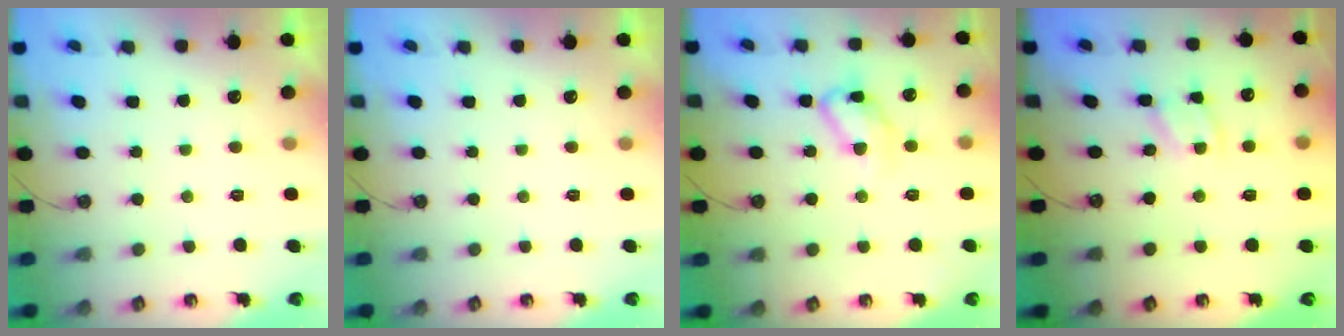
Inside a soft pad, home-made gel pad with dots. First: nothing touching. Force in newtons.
{"total": 0.0}
{"total": 10.7, "press": 10.7, "slide": 0.1}
{"total": 3.4, "press": 3.4, "slide": 0.2}